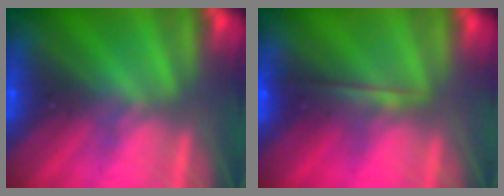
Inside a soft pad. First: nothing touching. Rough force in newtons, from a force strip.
{"total": 2.0}